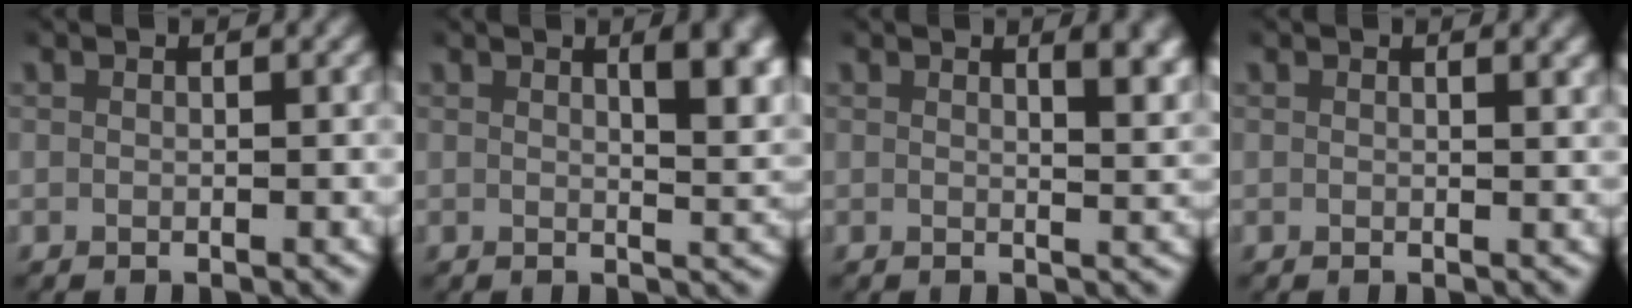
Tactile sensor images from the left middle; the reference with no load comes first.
{"total": 4.2, "force": [1.8, 1.0, 3.6], "torque": [-0.043, -0.006, 0.029]}
{"total": 2.8, "force": [1.7, 0.4, 2.2], "torque": [-0.023, -0.007, 0.028]}
{"total": 0.6, "force": [0.5, -0.1, 0.4], "torque": [-0.003, -0.002, 0.007]}